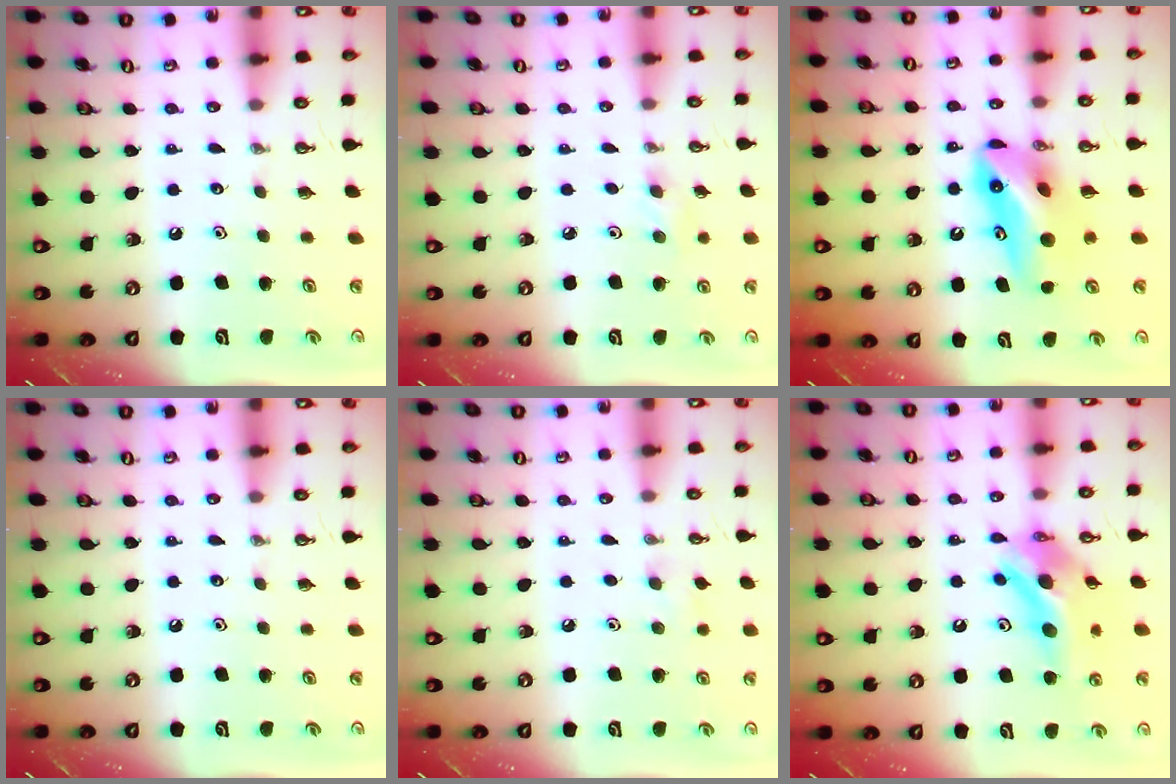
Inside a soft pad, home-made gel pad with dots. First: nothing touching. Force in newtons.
{"total": 6.2, "press": 4.8, "slide": 3.9}
{"total": 11.5, "press": 8.8, "slide": 7.5}
{"total": 0.0}
{"total": 6.2, "press": 6.1, "slide": 1.0}
{"total": 12.8, "press": 12.4, "slide": 3.0}